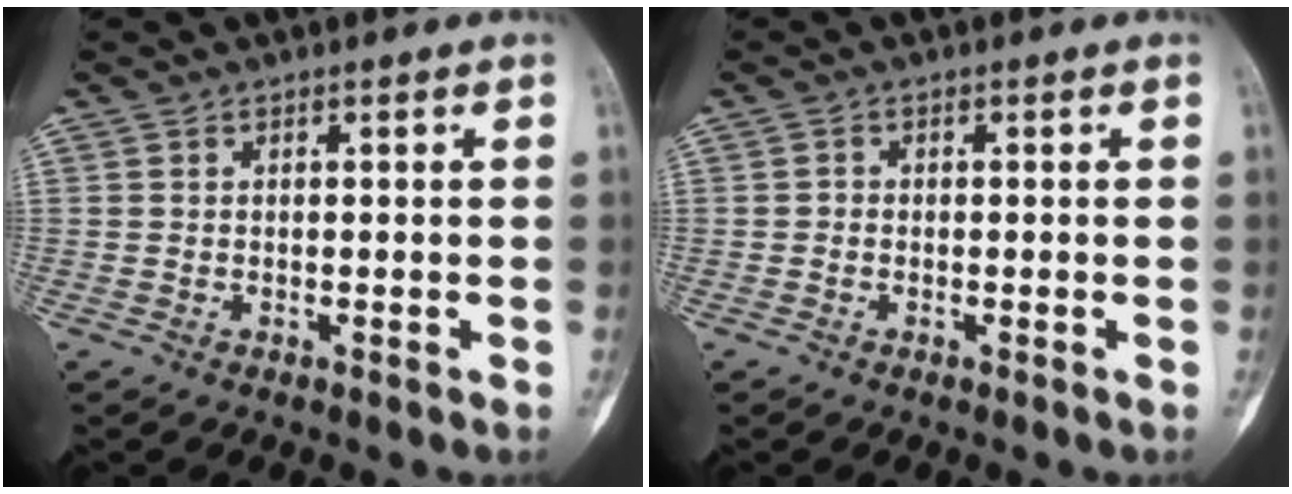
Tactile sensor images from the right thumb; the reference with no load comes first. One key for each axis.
{"total": 0.6, "fx": -0.2, "fy": 0.5, "fz": 0.3, "tx": 0.001, "ty": 0.003, "tz": -0.009}